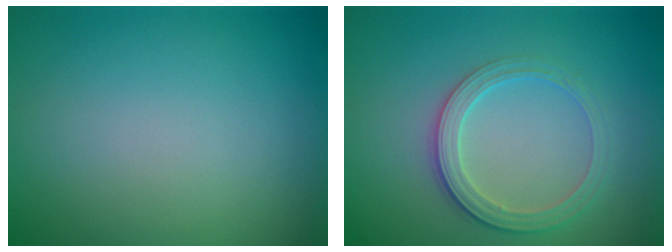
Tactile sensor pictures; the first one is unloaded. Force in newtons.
{"total": 3.0, "press": 2.6, "slide": 1.4}